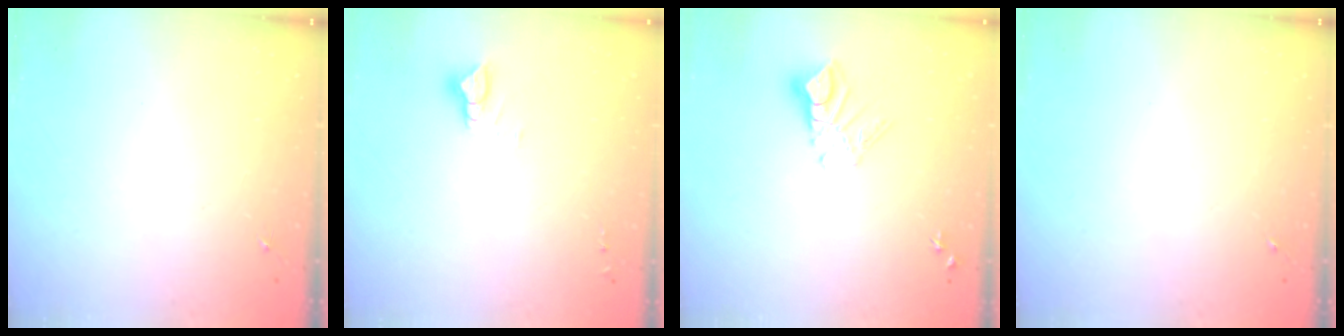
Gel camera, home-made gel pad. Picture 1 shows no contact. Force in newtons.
{"total": 4.0, "press": 4.0, "slide": 0.3}
{"total": 8.9, "press": 8.9, "slide": 0.8}
{"total": 0.0}